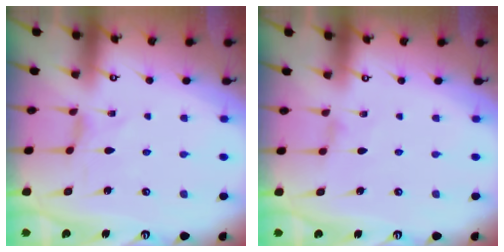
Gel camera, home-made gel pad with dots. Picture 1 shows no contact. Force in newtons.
{"total": 0.6, "press": 0.5, "slide": 0.3}